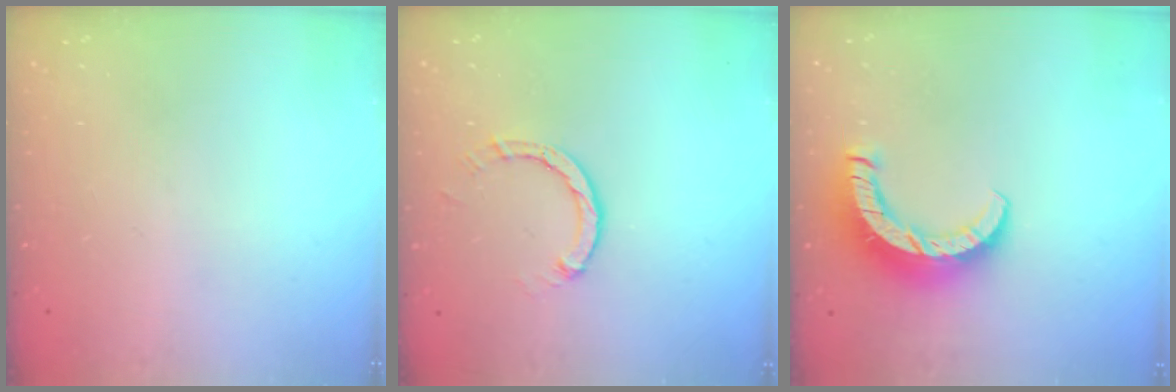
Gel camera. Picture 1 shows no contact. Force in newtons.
{"total": 3.0, "press": 3.0, "slide": 0.3}
{"total": 10.4, "press": 10.4, "slide": 1.1}